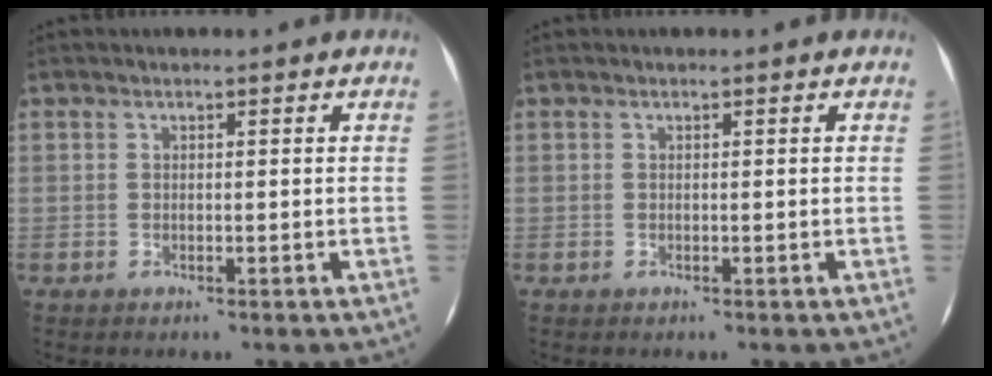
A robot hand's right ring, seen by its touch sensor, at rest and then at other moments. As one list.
[{"total": 0.0}]